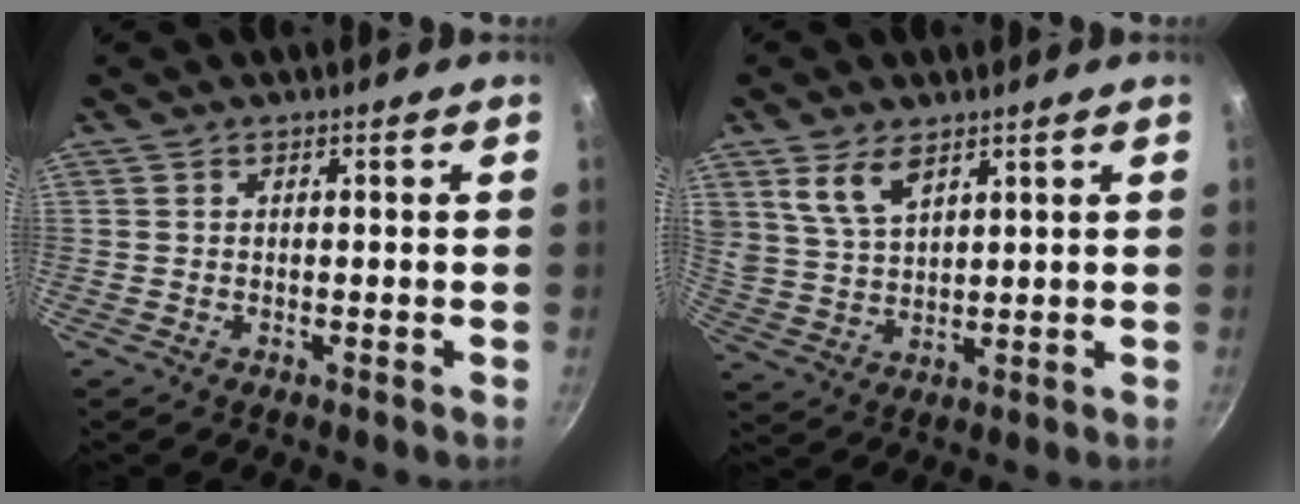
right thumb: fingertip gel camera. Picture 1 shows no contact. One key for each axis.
{"total": 7.4, "fx": 4.4, "fy": 3.7, "fz": 4.7, "tx": -0.081, "ty": -0.022, "tz": 0.094}